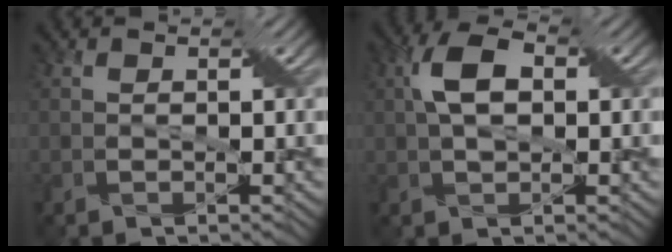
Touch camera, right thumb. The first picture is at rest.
{"total": 6.7, "force": [1.3, 3.6, 5.5], "torque": [-0.116, 0.012, 0.016]}